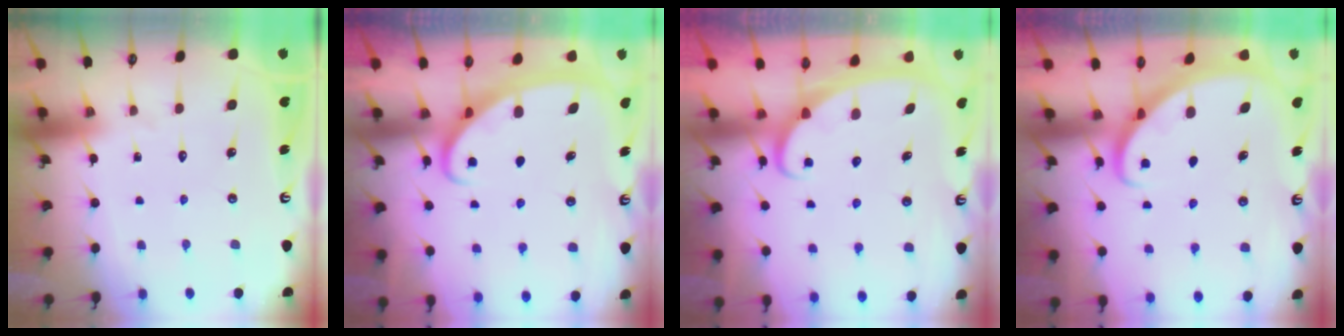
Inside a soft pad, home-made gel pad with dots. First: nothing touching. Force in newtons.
{"total": 2.5, "press": 2.5, "slide": 0.4}
{"total": 2.4, "press": 2.4, "slide": 0.3}
{"total": 2.7, "press": 2.7, "slide": 0.2}